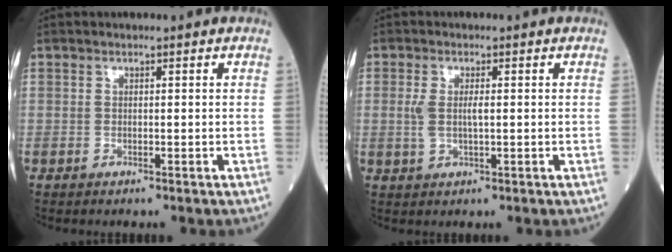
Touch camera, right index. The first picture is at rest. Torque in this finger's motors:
{"motor_torque": [0.93, 0.21, 0.35, 0.12]}